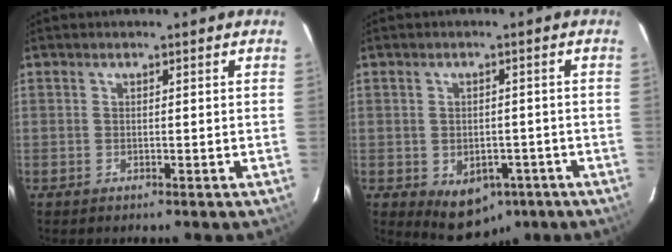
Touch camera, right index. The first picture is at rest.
{"total": 7.1, "force": [-3.4, 4.9, 3.9], "torque": [-0.054, 0.003, -0.037]}